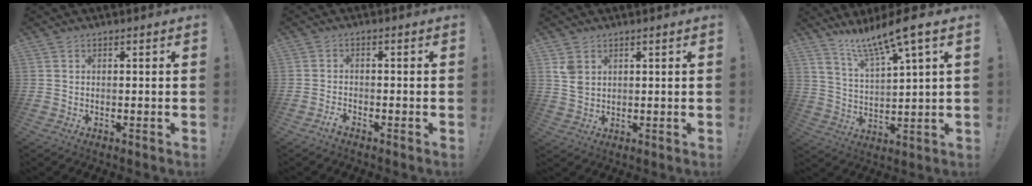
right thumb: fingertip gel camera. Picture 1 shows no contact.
{"total": 3.8, "force": [-3.0, 1.1, 2.1], "torque": [-0.058, 0.003, -0.057]}
{"total": 4.5, "force": [2.3, 3.0, 2.3], "torque": [-0.031, -0.009, 0.044]}
{"total": 11.4, "force": [9.3, 0.6, 6.5], "torque": [-0.125, -0.060, 0.154]}